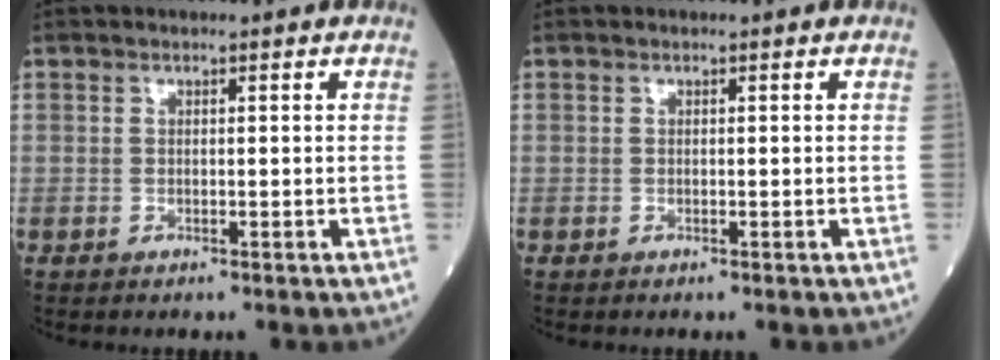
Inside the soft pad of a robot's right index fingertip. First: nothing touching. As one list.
[{"total": 0.0}]